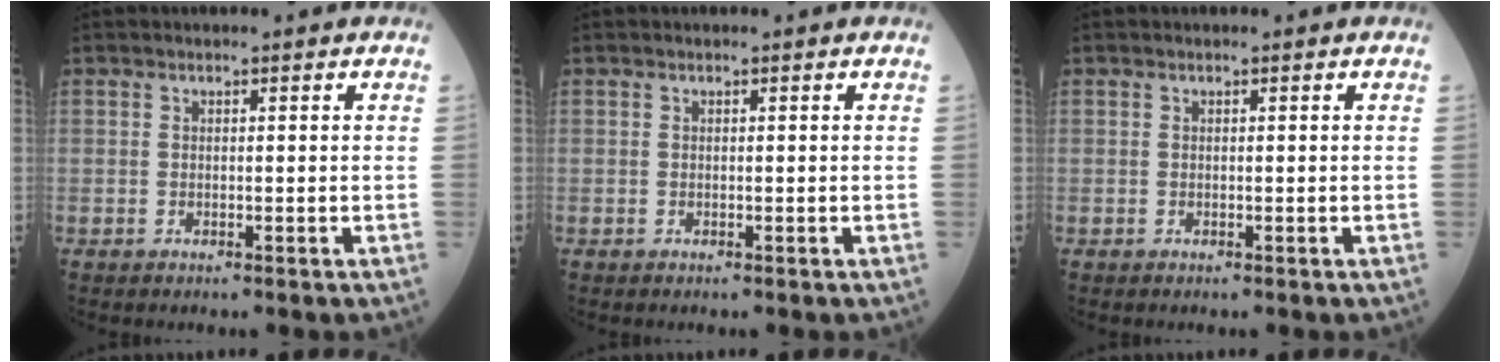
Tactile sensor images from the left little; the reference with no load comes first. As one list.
[{"total": 0.0}, {"total": 0.0}]